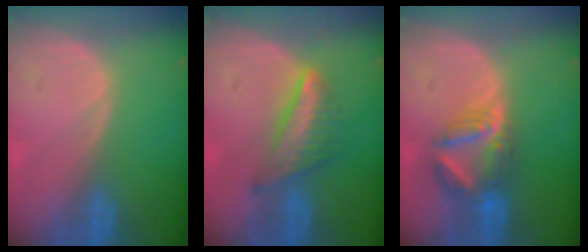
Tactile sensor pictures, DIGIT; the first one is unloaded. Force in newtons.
{"total": 6.5, "press": 5.8, "slide": 2.9}
{"total": 6.6, "press": 6.4, "slide": 1.5}